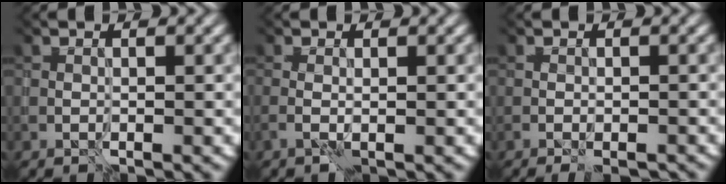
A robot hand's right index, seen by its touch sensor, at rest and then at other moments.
{"total": 0.7, "force": [-0.2, 0.1, 0.6], "torque": [-0.021, -0.001, -0.005]}
{"total": 2.0, "force": [-1.2, 0.9, 1.2], "torque": [-0.010, 0.000, -0.008]}